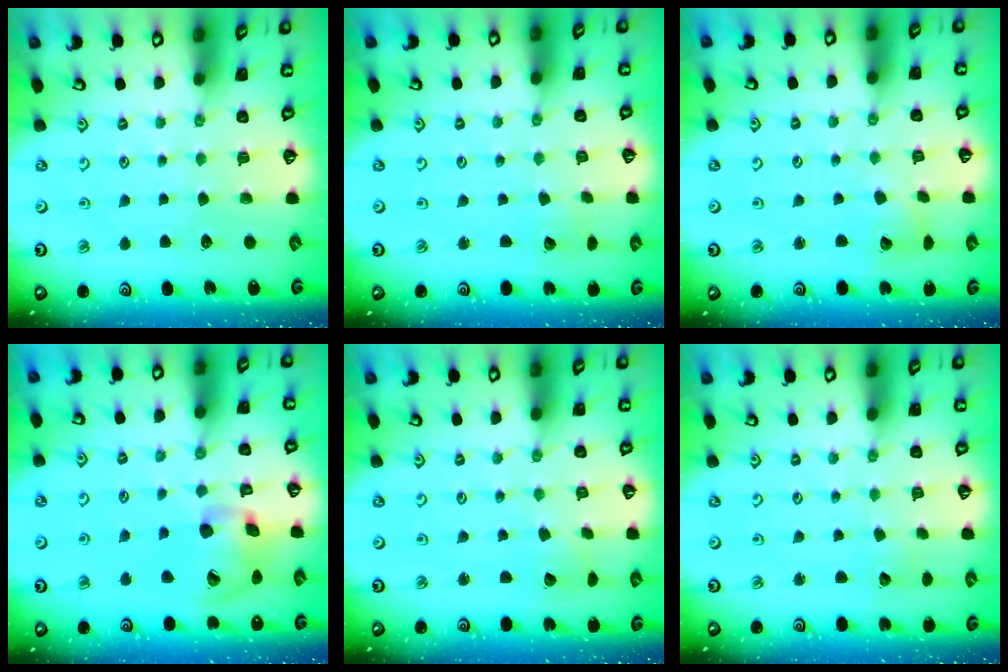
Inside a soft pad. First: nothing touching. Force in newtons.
{"total": 2.5, "press": 2.5, "slide": 0.3}
{"total": 4.8, "press": 4.8, "slide": 0.5}
{"total": 16.5, "press": 16.3, "slide": 2.5}
{"total": 2.4, "press": 2.4, "slide": 0.1}
{"total": 3.4, "press": 3.4, "slide": 0.2}